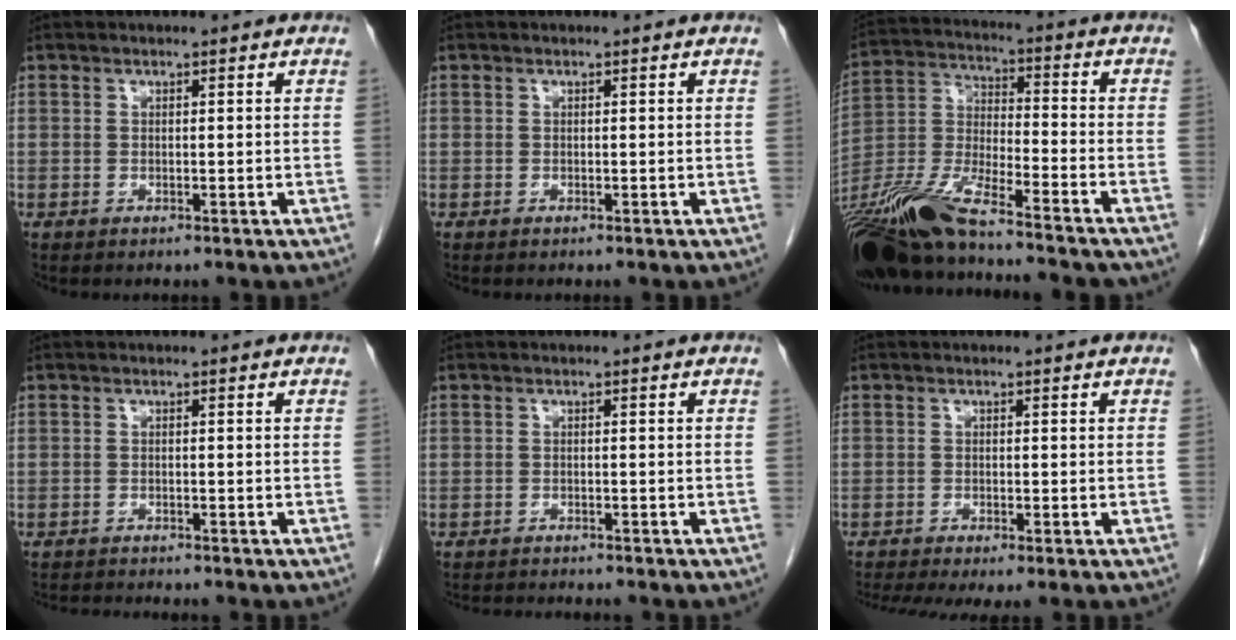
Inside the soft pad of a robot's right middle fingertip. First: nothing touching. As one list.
[{"total": 0.0}, {"total": 19.6, "force": [-15.9, 2.3, 11.3], "torque": [-0.267, -0.028, -0.294]}, {"total": 4.0, "force": [-3.9, -0.1, 0.9], "torque": [-0.010, -0.012, -0.061]}, {"total": 5.8, "force": [-5.4, 0.7, 1.8], "torque": [-0.021, -0.008, -0.079]}, {"total": 6.1, "force": [-4.8, 0.5, 3.7], "torque": [-0.057, -0.012, -0.079]}]